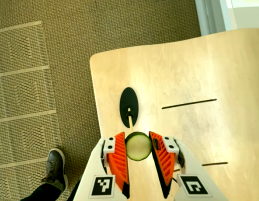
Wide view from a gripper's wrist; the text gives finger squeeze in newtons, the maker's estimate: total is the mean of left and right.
{"total": 10.3, "left": 10.3, "right": 10.2}